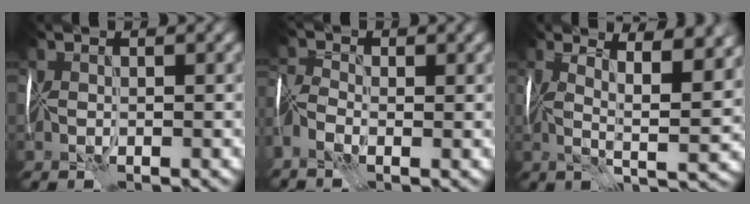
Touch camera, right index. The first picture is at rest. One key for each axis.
{"total": 3.7, "fx": -1.9, "fy": 1.9, "fz": 2.5, "tx": -0.061, "ty": -0.007, "tz": -0.040}
{"total": 8.5, "fx": 3.4, "fy": 2.0, "fz": 7.5, "tx": -0.095, "ty": 0.002, "tz": 0.048}